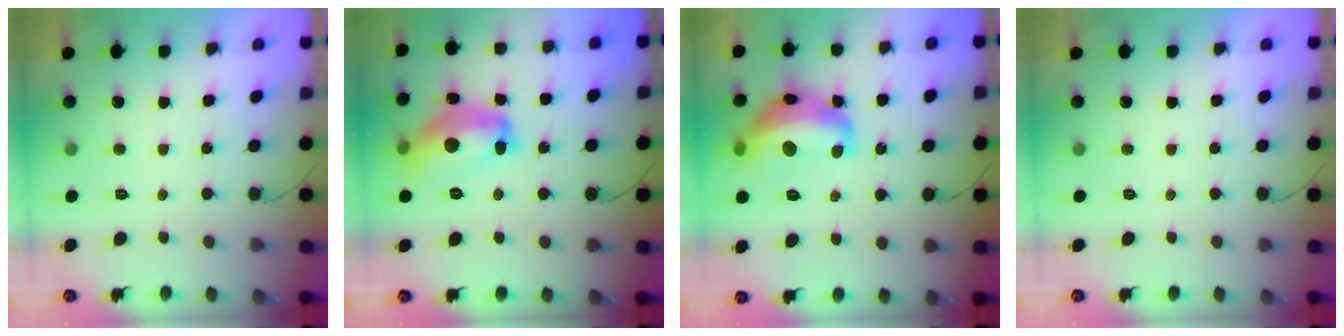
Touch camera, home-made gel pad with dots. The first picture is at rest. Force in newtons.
{"total": 15.9, "press": 15.8, "slide": 1.2}
{"total": 15.3, "press": 15.3, "slide": 1.1}
{"total": 0.0}